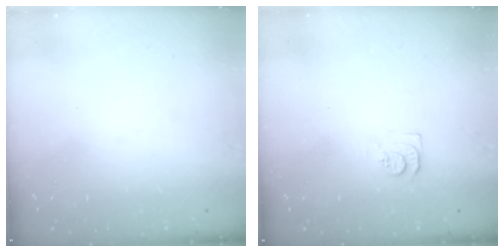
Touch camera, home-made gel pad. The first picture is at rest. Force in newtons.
{"total": 8.2, "press": 8.2, "slide": 0.9}